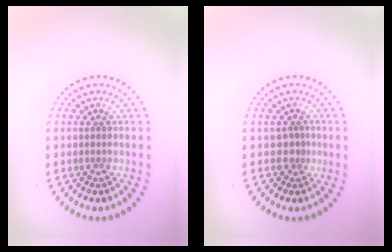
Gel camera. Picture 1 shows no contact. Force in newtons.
{"total": 1.0, "press": 0.6, "slide": 0.8}